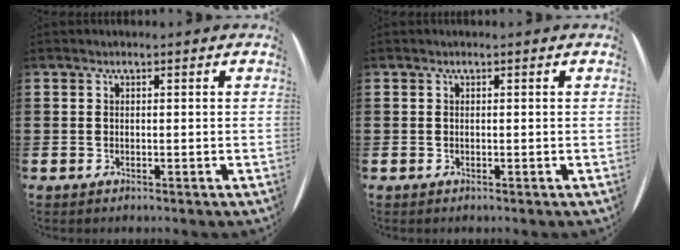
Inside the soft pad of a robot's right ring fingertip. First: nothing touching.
{"total": 0.0}